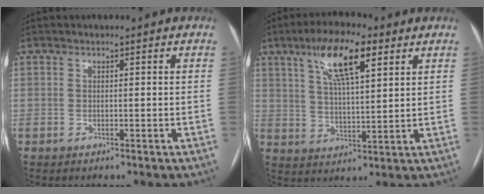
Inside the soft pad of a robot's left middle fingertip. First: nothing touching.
{"total": 10.7, "force": [5.6, 2.5, 8.7], "torque": [-0.161, 0.013, 0.098]}